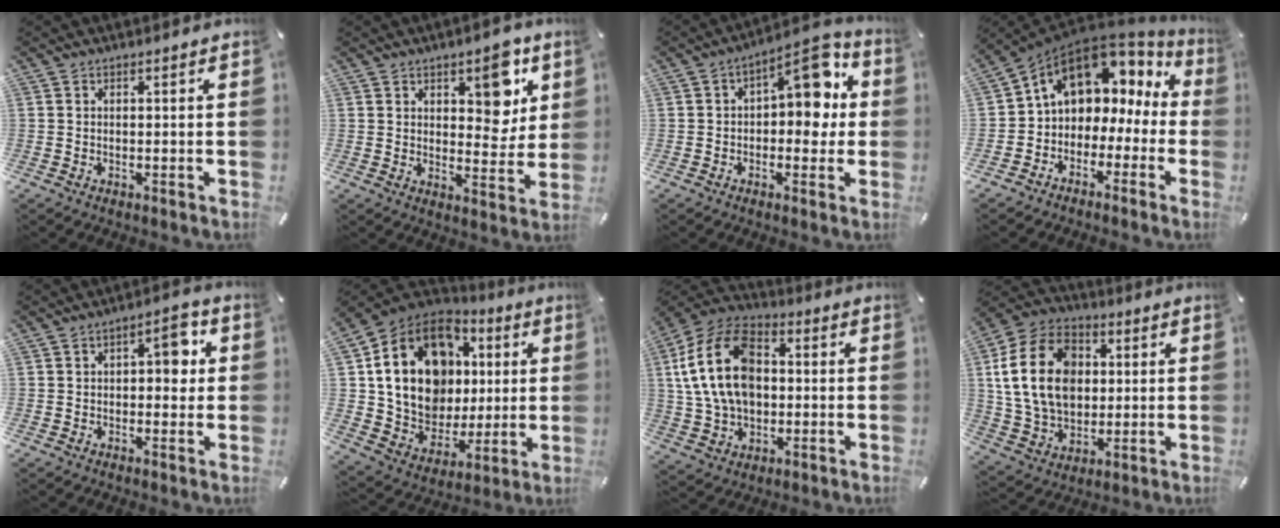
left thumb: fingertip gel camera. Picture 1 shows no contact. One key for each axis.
{"total": 9.6, "fx": 4.9, "fy": 5.7, "fz": 6.0, "tx": -0.052, "ty": -0.034, "tz": 0.076}
{"total": 11.0, "fx": 3.1, "fy": 5.9, "fz": 8.8, "tx": -0.105, "ty": -0.024, "tz": 0.045}
{"total": 9.0, "fx": 4.0, "fy": 7.0, "fz": 4.0, "tx": -0.080, "ty": -0.030, "tz": 0.072}
{"total": 7.0, "fx": 0.8, "fy": 3.9, "fz": 5.8, "tx": -0.063, "ty": 0.000, "tz": 0.001}
{"total": 20.8, "fx": 5.2, "fy": 16.0, "fz": 12.2, "tx": -0.239, "ty": -0.015, "tz": 0.104}
{"total": 17.8, "fx": 1.4, "fy": 13.1, "fz": 11.9, "tx": -0.259, "ty": 0.014, "tz": 0.023}
{"total": 19.1, "fx": 1.8, "fy": 14.7, "fz": 12.0, "tx": -0.255, "ty": 0.012, "tz": 0.033}